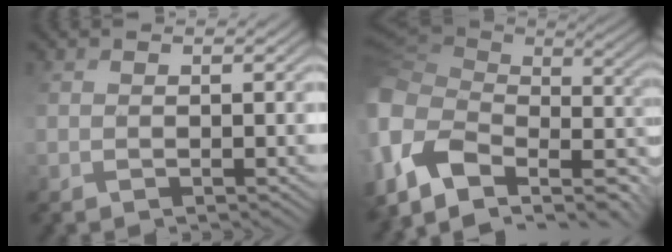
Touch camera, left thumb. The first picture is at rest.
{"total": 12.9, "force": [-2.1, 6.9, 10.7], "torque": [-0.289, -0.012, -0.007]}